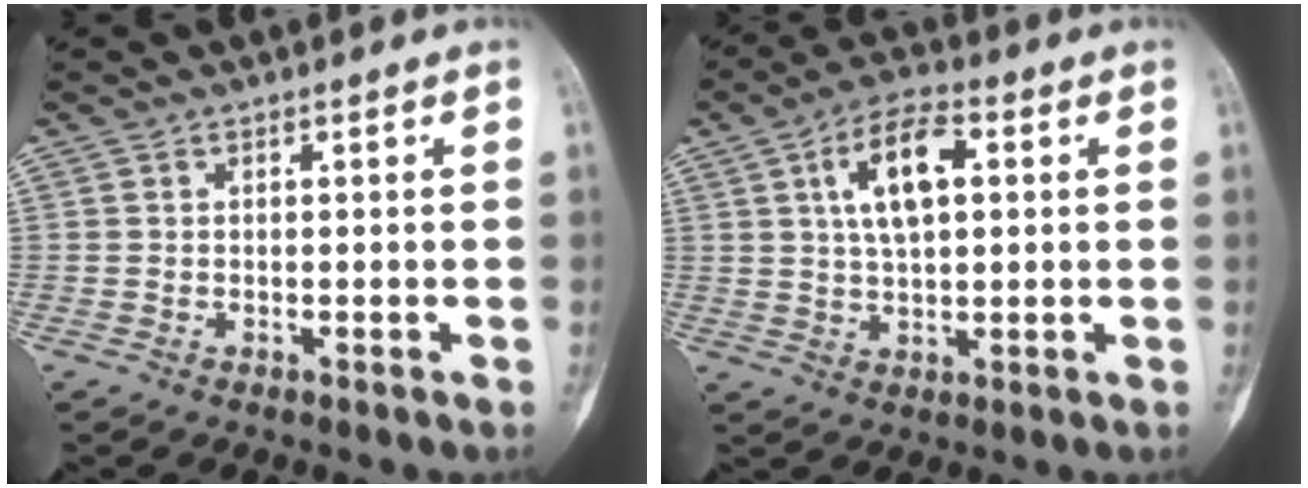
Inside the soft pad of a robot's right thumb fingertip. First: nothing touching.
{"total": 10.3, "force": [2.8, 4.9, 8.6], "torque": [-0.149, 0.008, 0.044]}